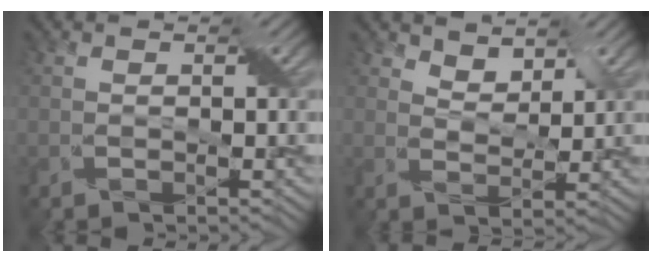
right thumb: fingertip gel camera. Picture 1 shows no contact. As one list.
[{"total": 3.1, "force": [2.9, 1.0, 0.5], "torque": [-0.018, -0.007, 0.051]}]